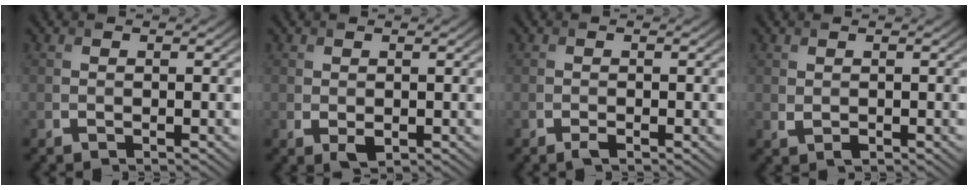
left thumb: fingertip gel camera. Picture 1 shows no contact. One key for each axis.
{"total": 1.3, "fx": -0.1, "fy": 0.8, "fz": 1.0, "tx": -0.023, "ty": -0.007, "tz": 0.005}
{"total": 0.7, "fx": -0.4, "fy": 0.1, "fz": 0.5, "tx": -0.010, "ty": -0.001, "tz": -0.008}
{"total": 0.9, "fx": 0.1, "fy": 0.5, "fz": 0.7, "tx": -0.018, "ty": -0.005, "tz": 0.008}